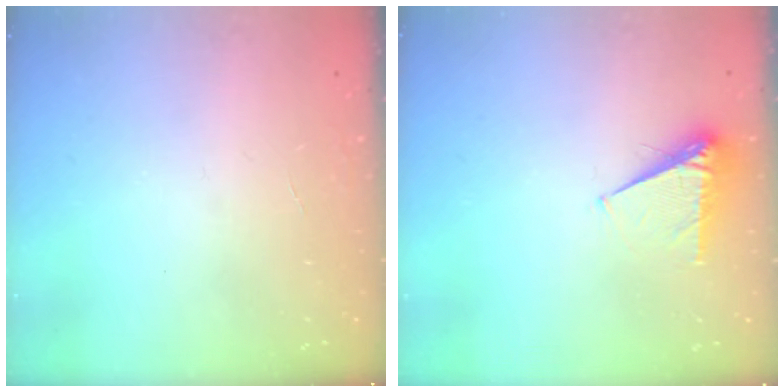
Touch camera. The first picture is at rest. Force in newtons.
{"total": 5.7, "press": 5.7, "slide": 0.6}